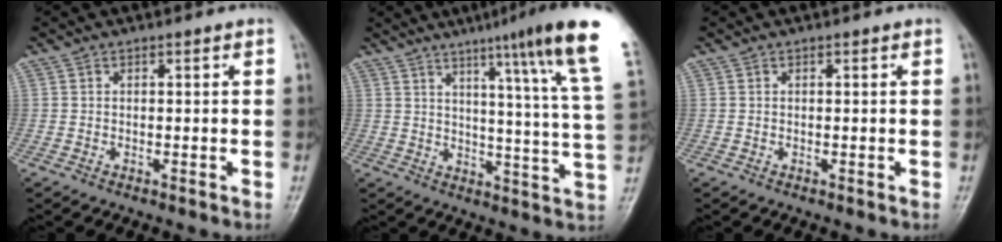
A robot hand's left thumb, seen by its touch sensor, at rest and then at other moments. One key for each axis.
{"total": 19.4, "fx": 11.8, "fy": -0.5, "fz": 15.4, "tx": -0.197, "ty": -0.065, "tz": 0.141}
{"total": 0.0}